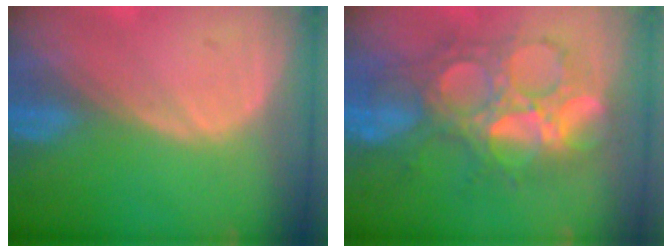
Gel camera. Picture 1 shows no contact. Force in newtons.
{"total": 10.3, "press": 10.2, "slide": 0.6}